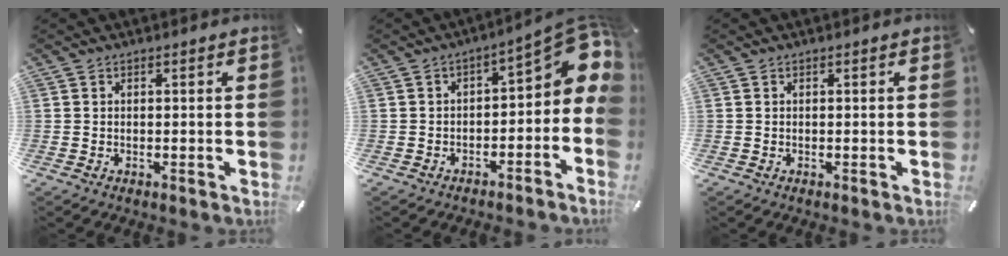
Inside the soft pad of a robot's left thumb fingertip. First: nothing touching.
{"total": 9.7, "force": [2.5, 4.7, 8.1], "torque": [-0.090, -0.026, 0.038]}
{"total": 0.0}